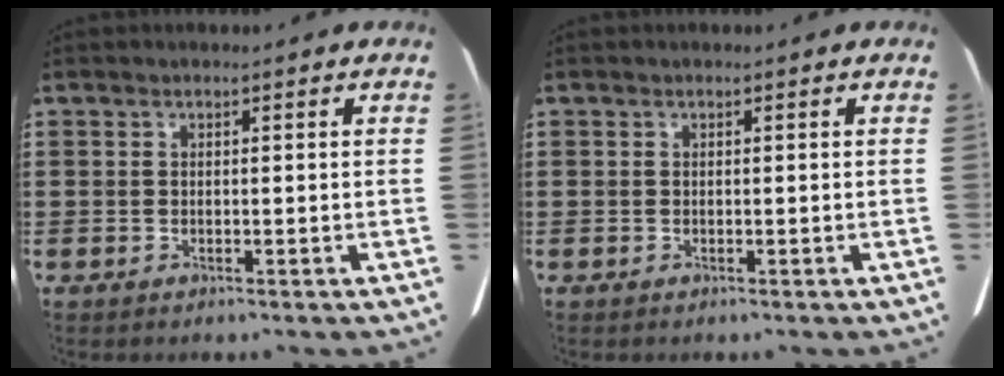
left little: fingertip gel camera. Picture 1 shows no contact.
{"total": 0.0}